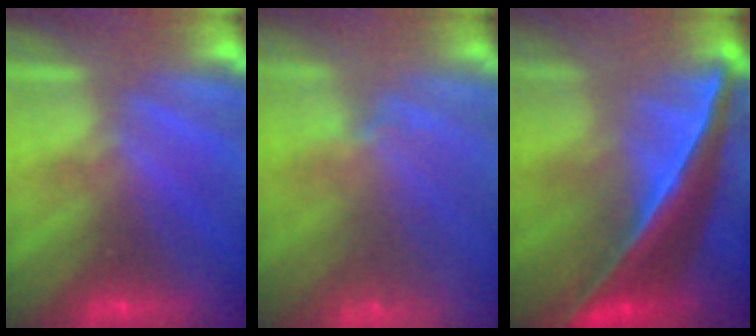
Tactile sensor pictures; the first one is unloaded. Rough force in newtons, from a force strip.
{"total": 9.8}
{"total": 7.1}